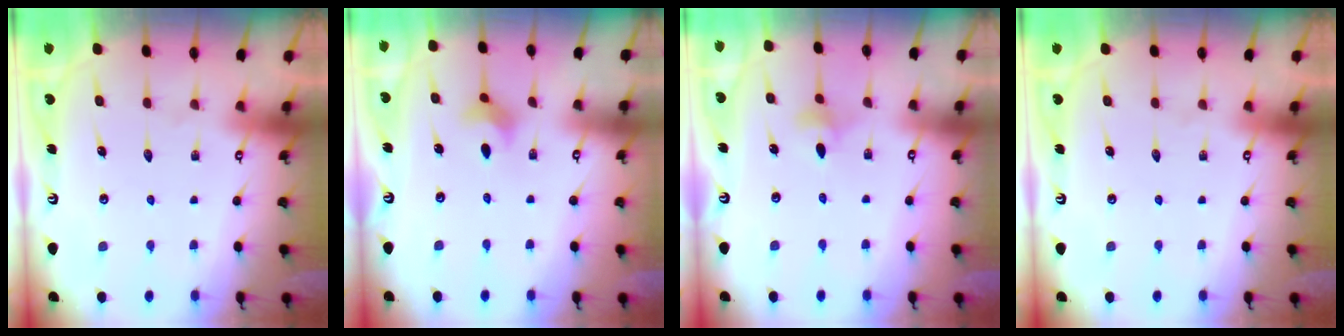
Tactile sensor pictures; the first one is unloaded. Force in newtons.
{"total": 2.7, "press": 2.6, "slide": 0.6}
{"total": 3.7, "press": 3.7, "slide": 0.7}
{"total": 0.0}